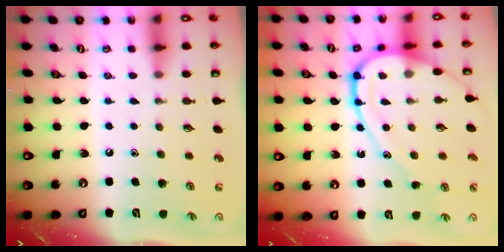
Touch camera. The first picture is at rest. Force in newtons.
{"total": 14.7, "press": 14.7, "slide": 1.1}